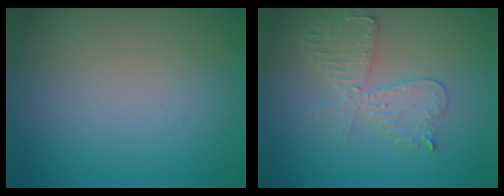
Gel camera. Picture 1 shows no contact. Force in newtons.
{"total": 4.2, "press": 3.6, "slide": 2.0}